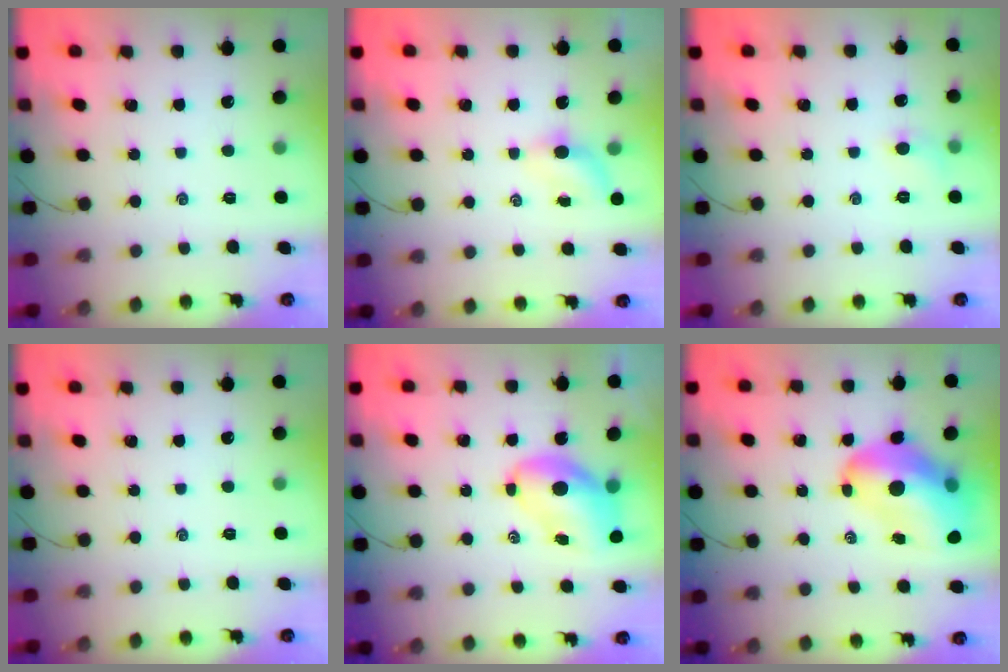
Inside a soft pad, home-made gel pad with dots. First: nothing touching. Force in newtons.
{"total": 3.6, "press": 3.4, "slide": 1.3}
{"total": 4.6, "press": 4.4, "slide": 1.5}
{"total": 0.0}
{"total": 7.6, "press": 7.5, "slide": 1.3}
{"total": 16.7, "press": 16.1, "slide": 4.6}